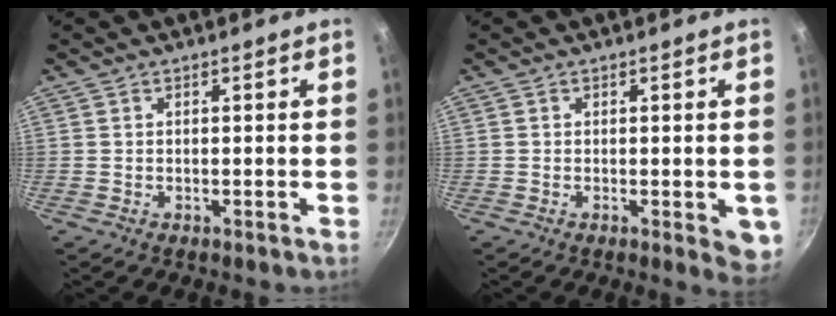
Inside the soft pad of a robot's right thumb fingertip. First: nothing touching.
{"total": 4.4, "force": [-0.8, 1.8, 3.9], "torque": [-0.034, -0.004, -0.011]}